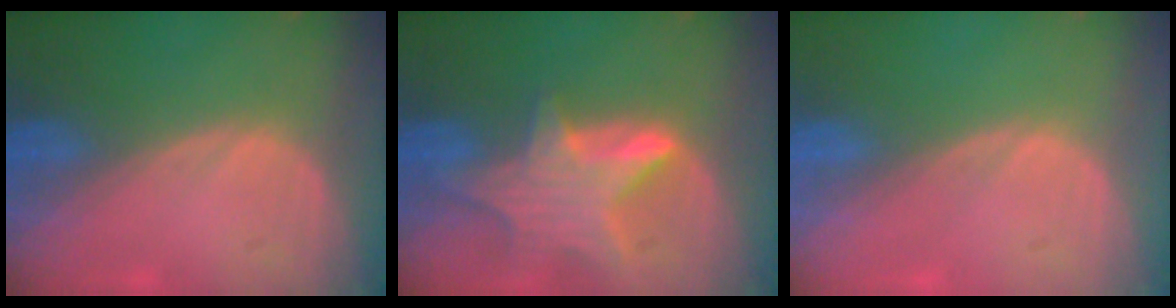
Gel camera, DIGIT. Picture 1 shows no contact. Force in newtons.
{"total": 7.9, "press": 7.2, "slide": 3.3}
{"total": 0.0}